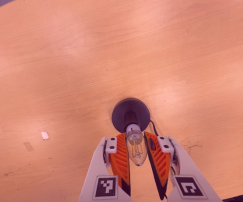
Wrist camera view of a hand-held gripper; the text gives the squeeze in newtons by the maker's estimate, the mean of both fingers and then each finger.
{"total": 14.3, "left": 14.6, "right": 14.0}